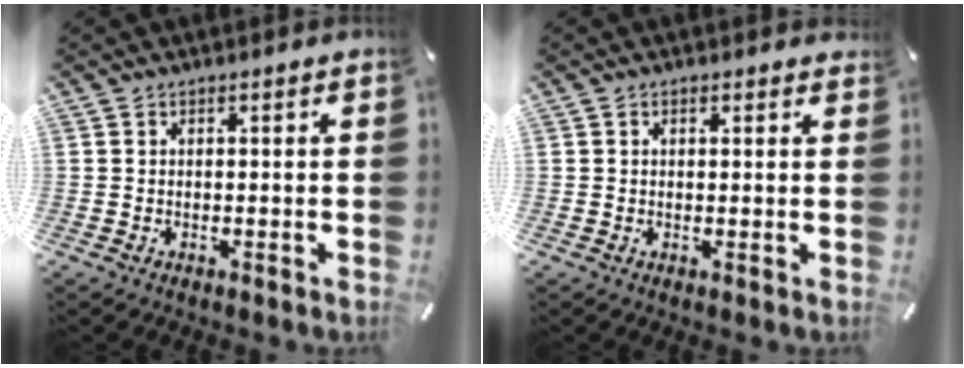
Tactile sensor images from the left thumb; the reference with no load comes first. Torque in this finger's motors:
{"motor_torque": [0.02, -0.49, -0.14, 0.05, -0.05]}